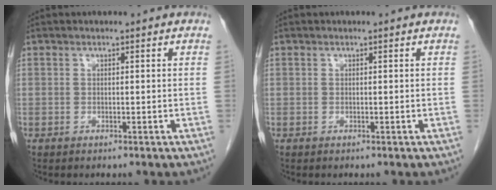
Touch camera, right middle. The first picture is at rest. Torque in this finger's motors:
{"motor_torque": [-0.02, -0.02, 0.00, 0.00]}